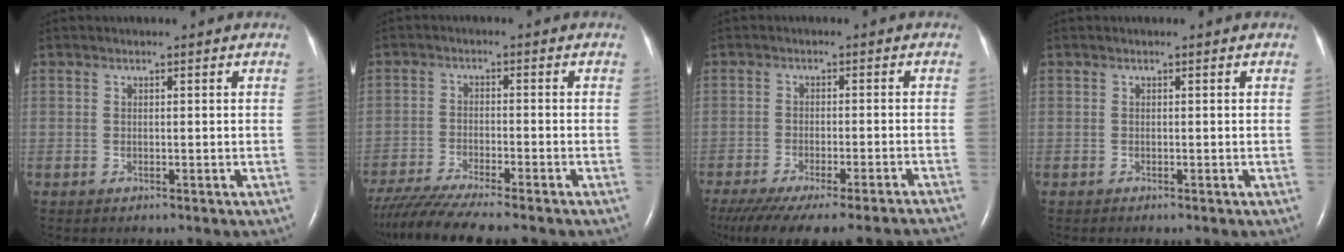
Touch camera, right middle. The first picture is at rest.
{"total": 11.0, "force": [-9.5, 0.0, 5.7], "torque": [-0.090, -0.028, -0.152]}
{"total": 21.1, "force": [-18.7, 1.3, 9.6], "torque": [-0.136, -0.051, -0.251]}
{"total": 0.0}